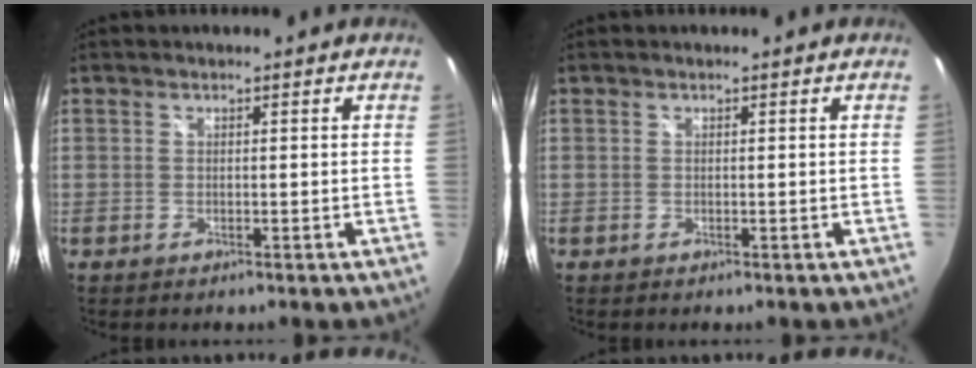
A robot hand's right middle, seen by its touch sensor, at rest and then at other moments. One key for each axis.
{"total": 0.0}